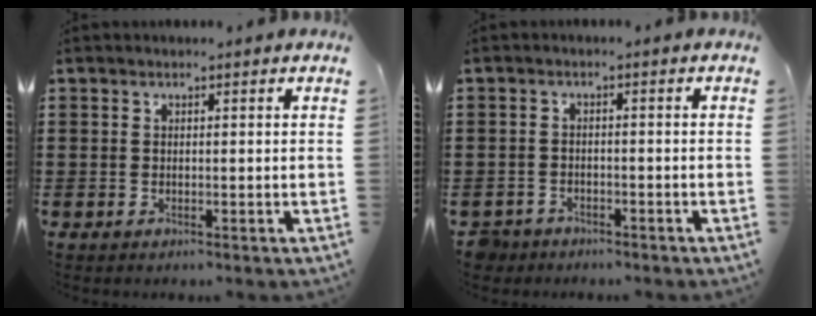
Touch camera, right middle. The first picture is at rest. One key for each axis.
{"total": 2.3, "fx": -2.2, "fy": 0.7, "fz": 0.1, "tx": -0.008, "ty": 0.001, "tz": -0.049}